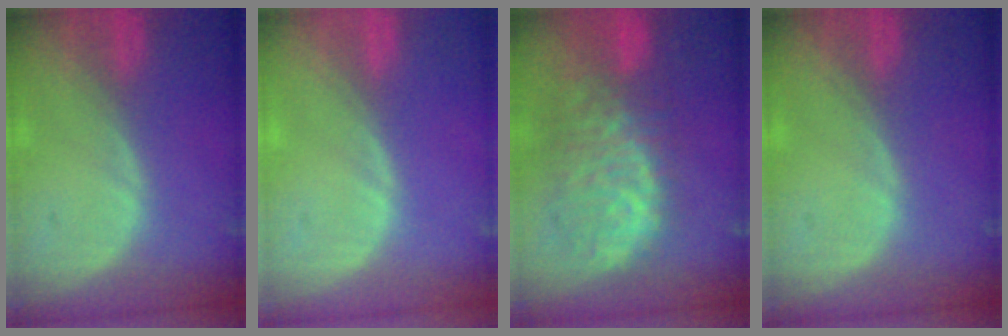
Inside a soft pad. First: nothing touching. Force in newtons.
{"total": 0.0}
{"total": 11.2, "press": 9.6, "slide": 5.9}
{"total": 0.0}